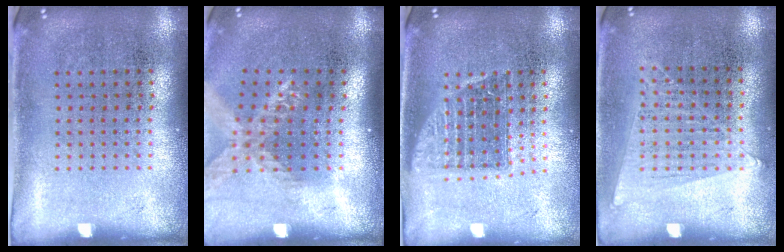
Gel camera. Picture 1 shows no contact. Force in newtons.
{"total": 1.6, "press": 1.4, "slide": 0.9}
{"total": 1.4, "press": 1.1, "slide": 0.8}
{"total": 1.0, "press": 1.0, "slide": 0.4}